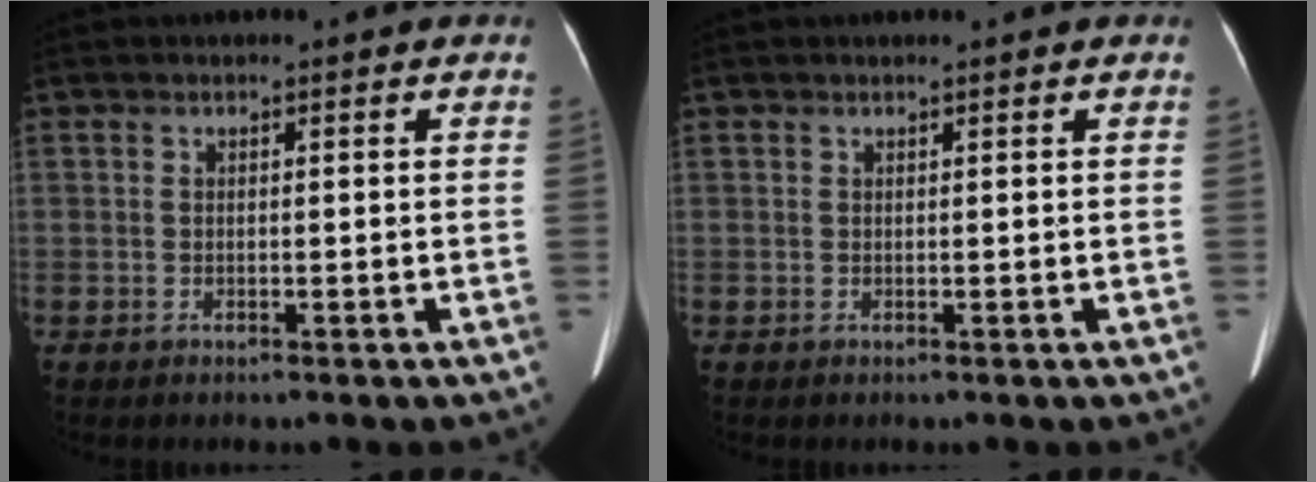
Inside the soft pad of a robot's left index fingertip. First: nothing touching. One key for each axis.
{"total": 0.9, "fx": 0.8, "fy": 0.0, "fz": 0.3, "tx": -0.006, "ty": 0.011, "tz": 0.013}